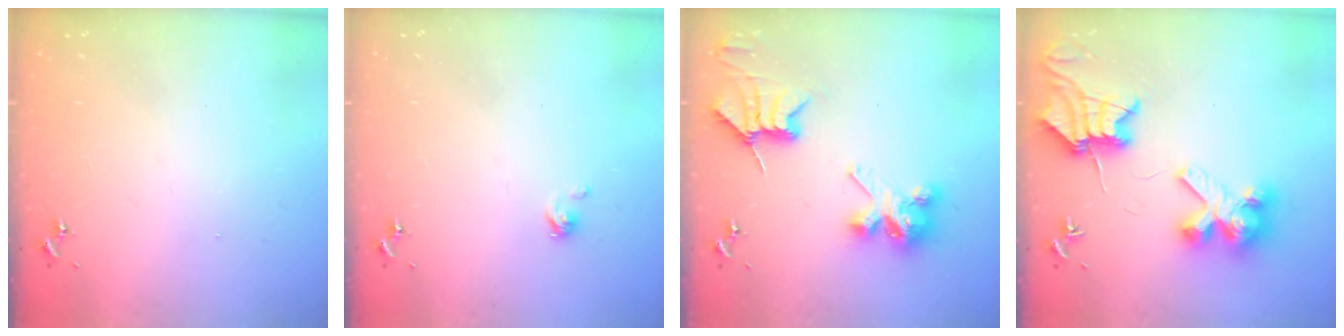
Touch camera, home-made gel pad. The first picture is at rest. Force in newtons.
{"total": 2.4, "press": 2.4, "slide": 0.3}
{"total": 10.1, "press": 10.1, "slide": 0.4}
{"total": 11.3, "press": 11.3, "slide": 1.4}